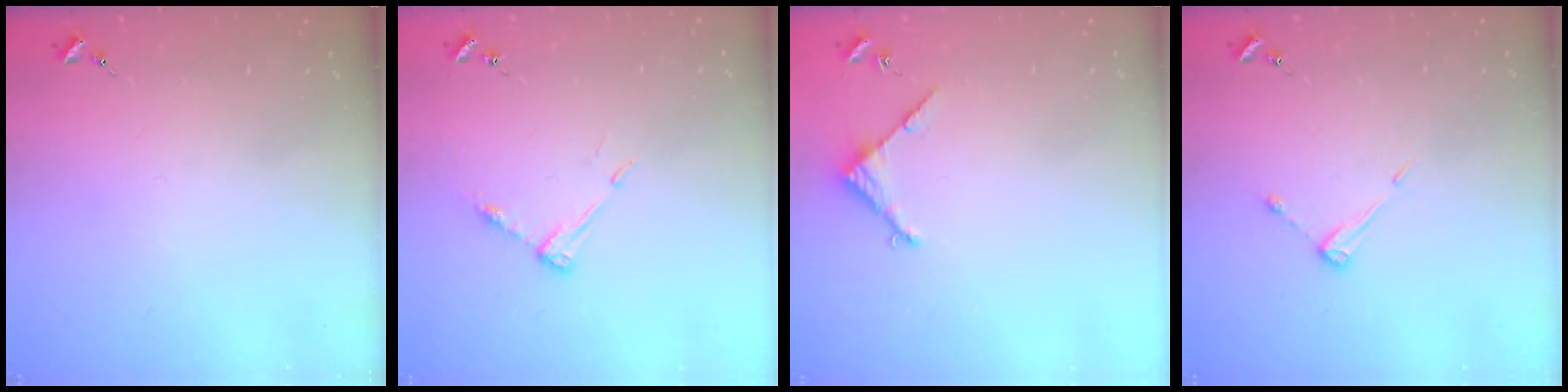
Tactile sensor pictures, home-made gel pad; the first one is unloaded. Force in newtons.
{"total": 6.4, "press": 6.4, "slide": 0.4}
{"total": 3.4, "press": 3.4, "slide": 0.4}
{"total": 4.7, "press": 4.7, "slide": 0.4}